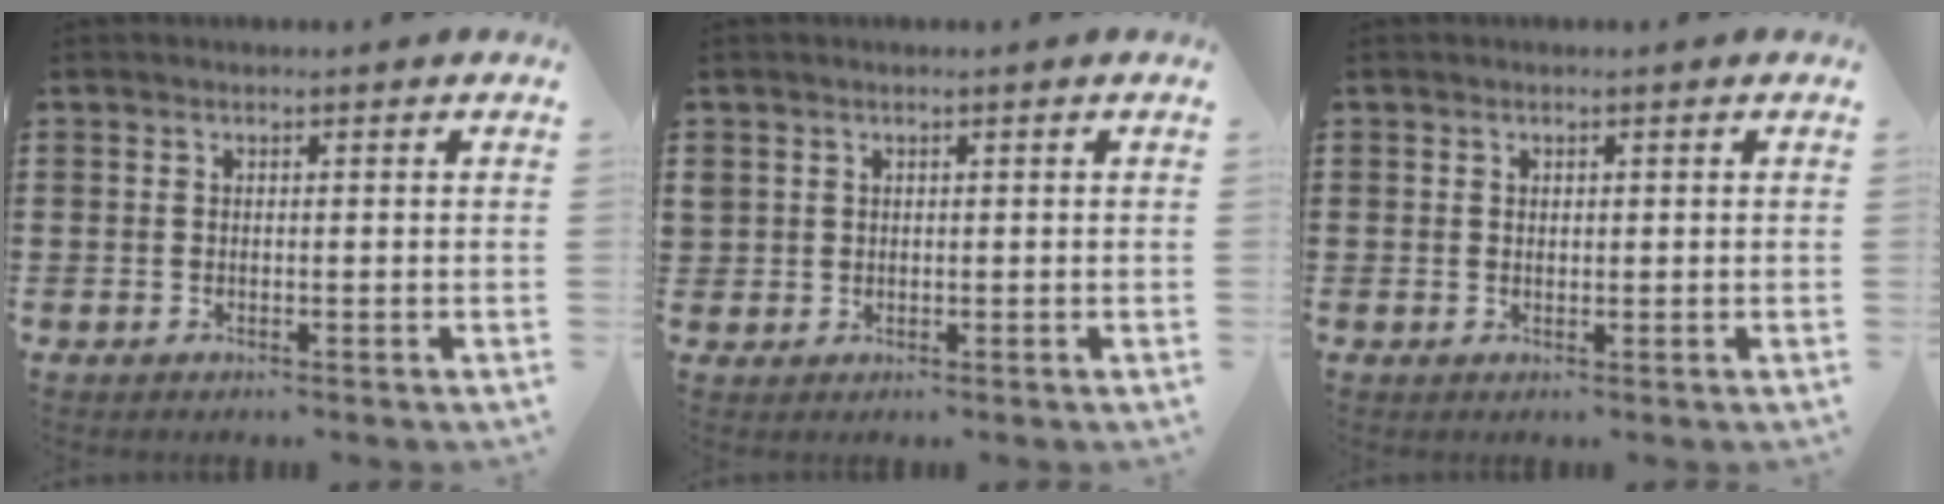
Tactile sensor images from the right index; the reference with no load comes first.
{"total": 1.3, "force": [0.6, 1.1, 0.1], "torque": [-0.005, 0.005, 0.011]}
{"total": 0.7, "force": [0.4, 0.5, 0.3], "torque": [-0.006, 0.004, 0.007]}